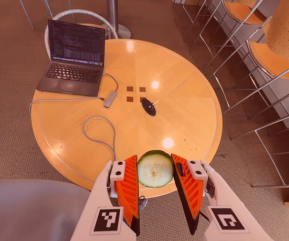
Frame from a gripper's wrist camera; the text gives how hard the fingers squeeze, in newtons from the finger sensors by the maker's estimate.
{"total": 9.1, "left": 9.3, "right": 9.0}